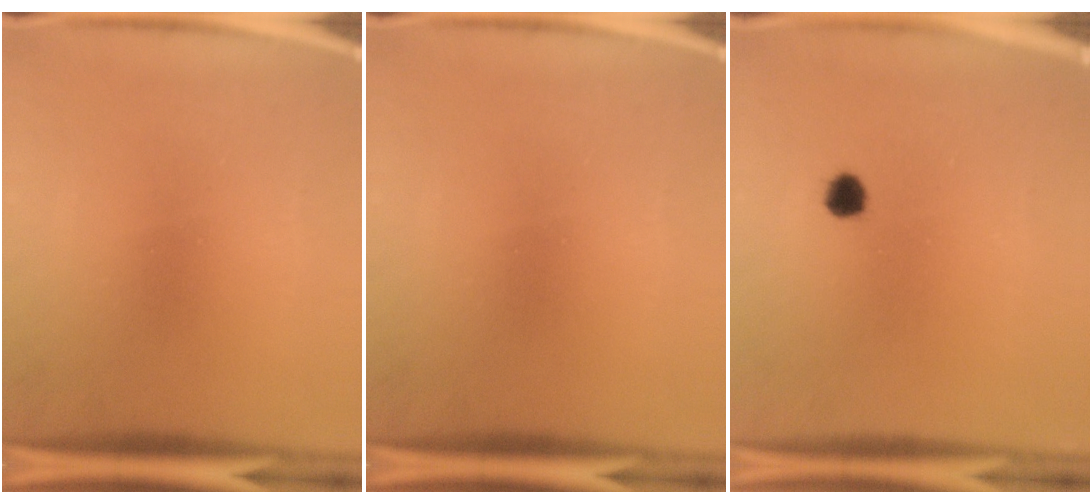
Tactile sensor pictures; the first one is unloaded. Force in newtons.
{"total": 0.0}
{"total": 2.4}